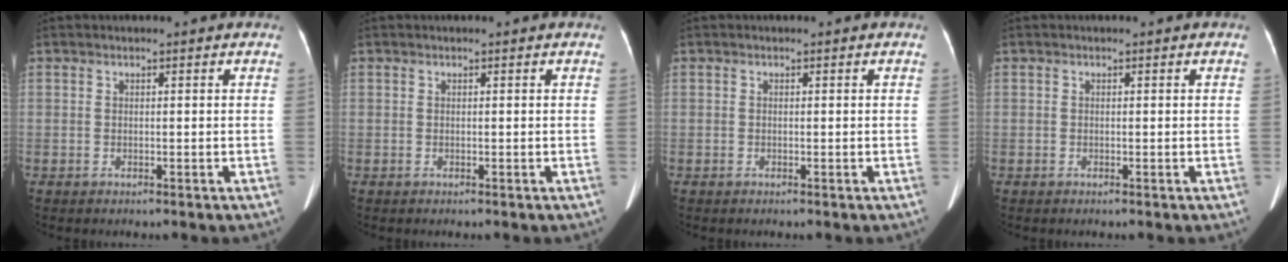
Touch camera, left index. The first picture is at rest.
{"total": 0.0}
{"total": 2.2, "force": [-1.1, -1.6, -1.1], "torque": [0.015, -0.012, -0.020]}
{"total": 0.0}